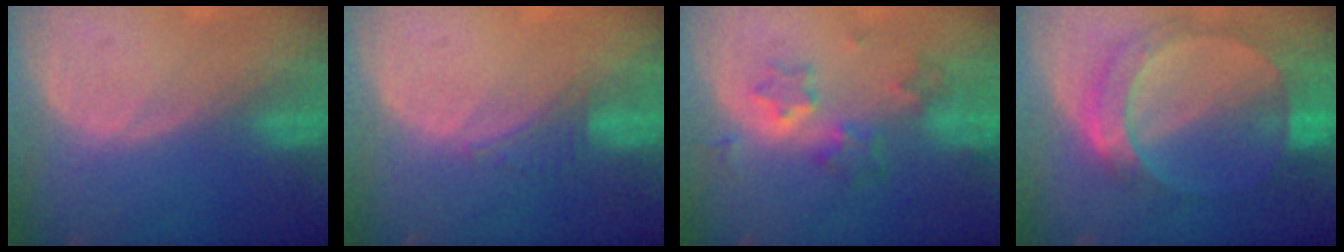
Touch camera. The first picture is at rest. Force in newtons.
{"total": 1.9, "press": 1.8, "slide": 0.7}
{"total": 6.1, "press": 5.8, "slide": 1.8}
{"total": 8.5, "press": 7.7, "slide": 3.5}